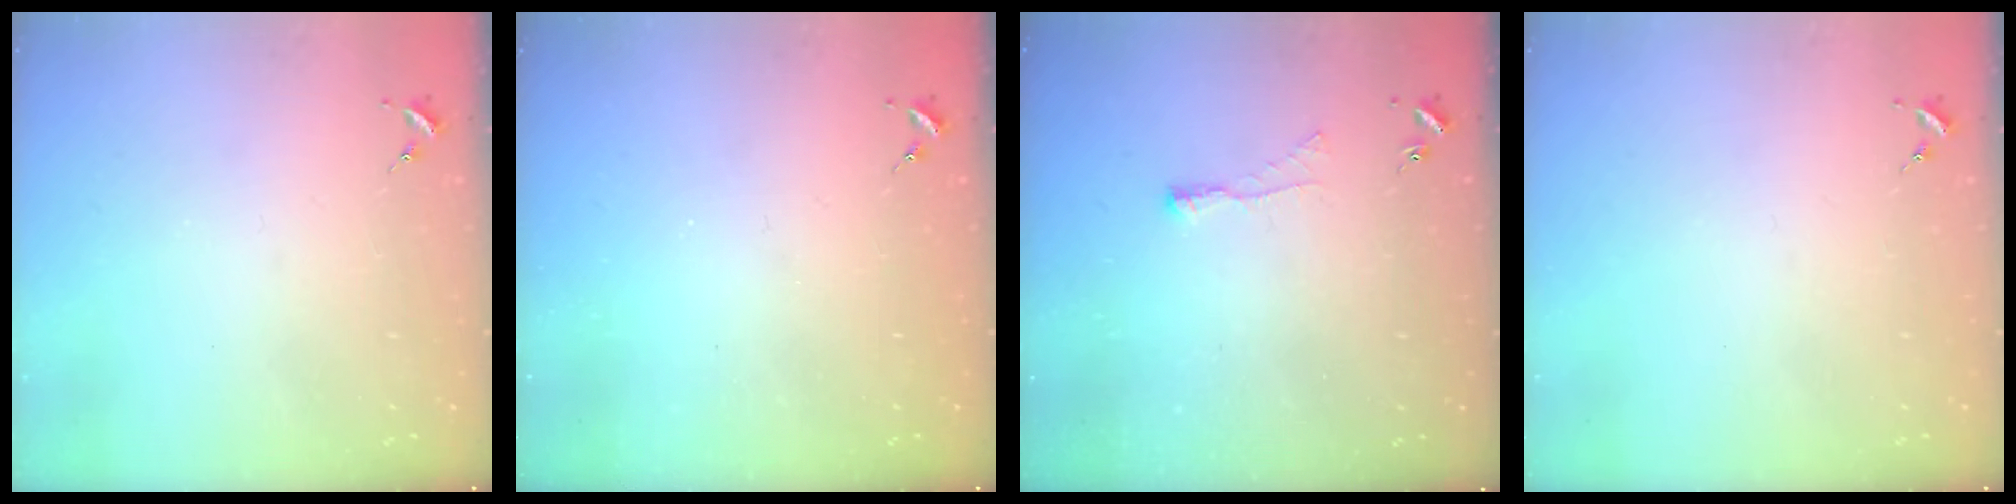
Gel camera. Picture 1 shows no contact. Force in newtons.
{"total": 0.0}
{"total": 3.9, "press": 3.8, "slide": 0.7}
{"total": 0.0}